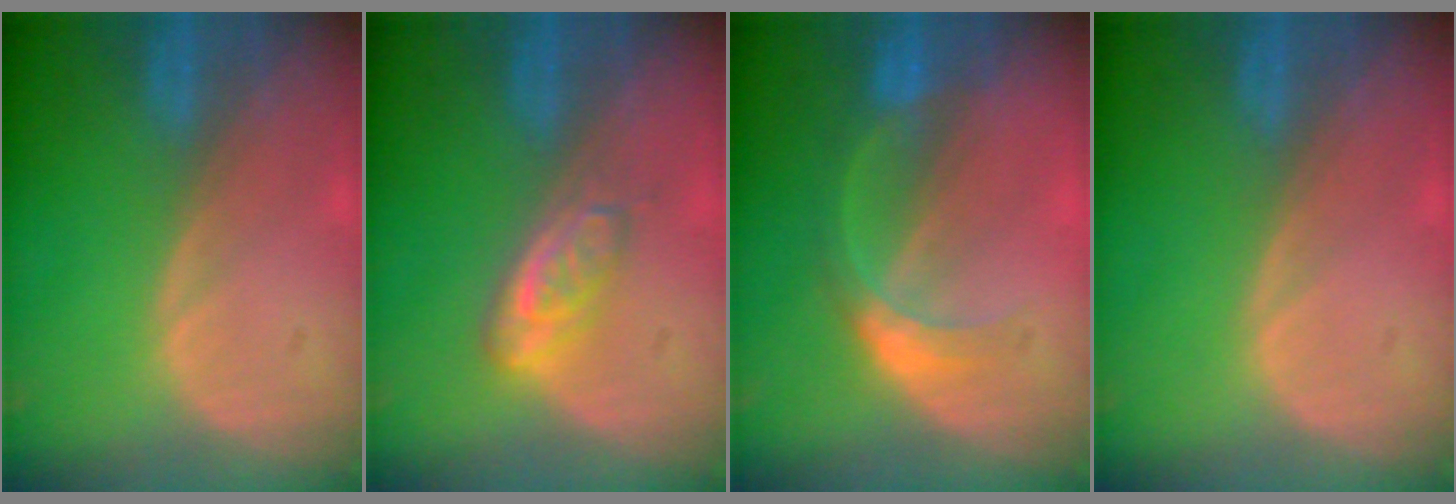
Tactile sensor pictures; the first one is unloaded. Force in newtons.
{"total": 4.9, "press": 4.3, "slide": 2.4}
{"total": 5.2, "press": 4.8, "slide": 1.9}
{"total": 0.0}